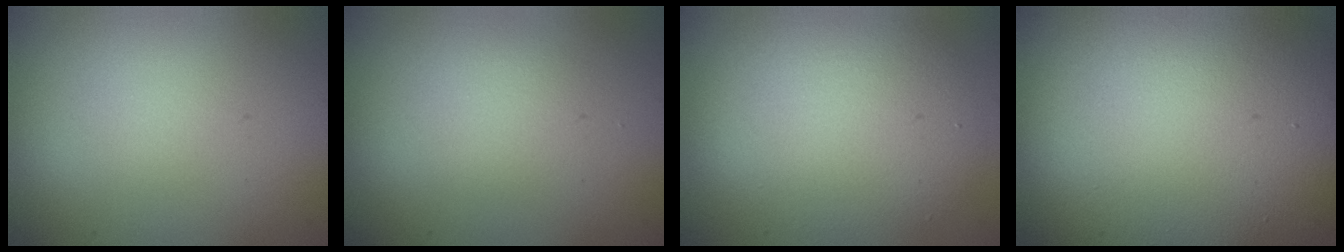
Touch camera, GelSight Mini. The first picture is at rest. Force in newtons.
{"total": 1.5, "press": 1.5, "slide": 0.1}
{"total": 5.7, "press": 5.7, "slide": 0.3}
{"total": 16.9, "press": 16.9, "slide": 0.6}